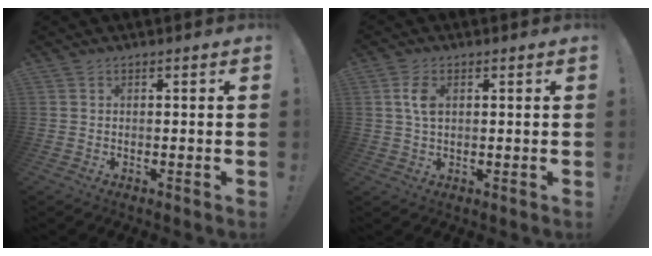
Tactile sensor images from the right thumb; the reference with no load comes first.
{"total": 5.0, "force": [1.3, 2.9, 3.9], "torque": [-0.072, -0.001, 0.020]}